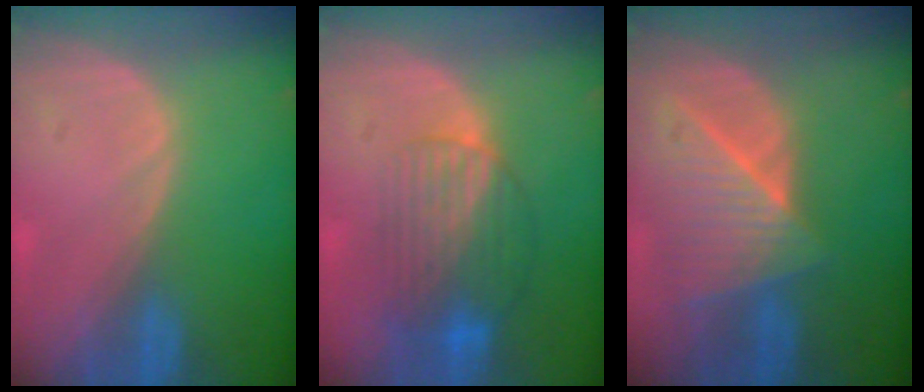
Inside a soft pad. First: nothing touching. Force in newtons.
{"total": 8.5, "press": 7.2, "slide": 4.5}
{"total": 7.7, "press": 7.2, "slide": 2.7}